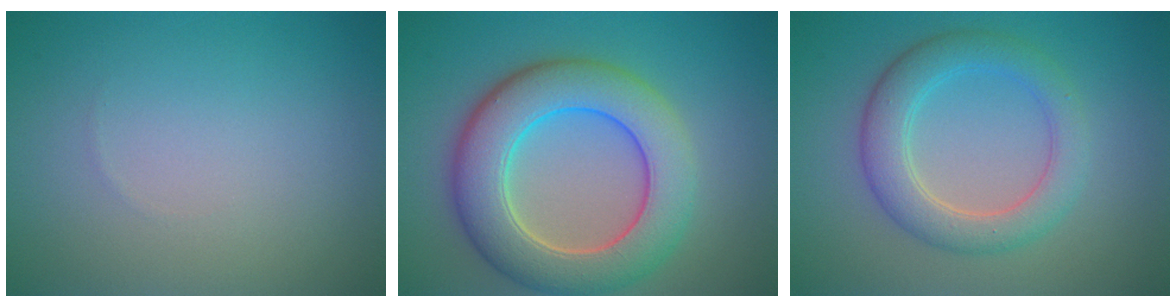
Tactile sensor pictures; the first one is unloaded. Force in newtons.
{"total": 8.8, "press": 8.8, "slide": 0.8}
{"total": 4.6, "press": 4.6, "slide": 0.3}